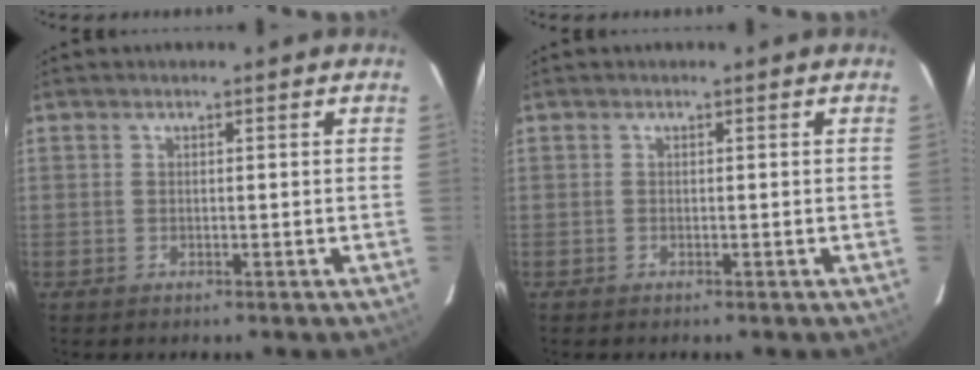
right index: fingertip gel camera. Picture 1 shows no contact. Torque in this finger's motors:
{"motor_torque": [0.00, 0.01, 0.00, 0.00]}